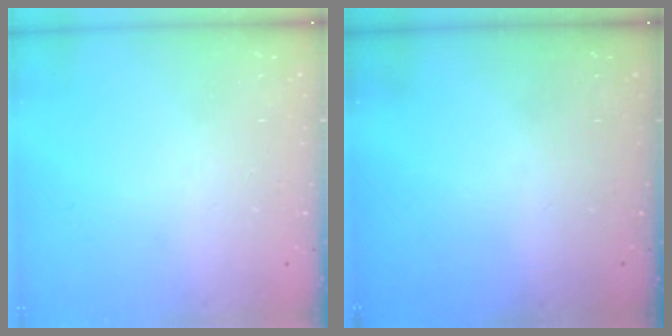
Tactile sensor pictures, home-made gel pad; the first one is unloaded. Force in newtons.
{"total": 0.0}